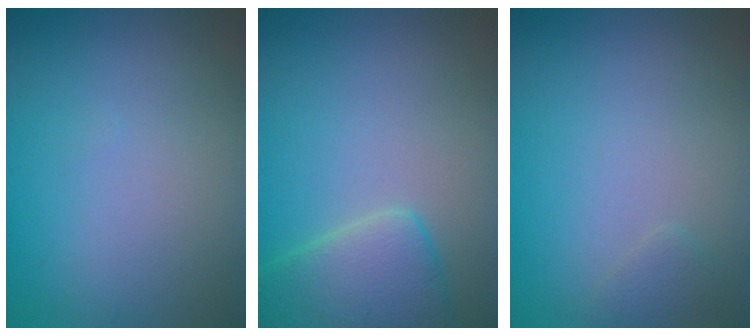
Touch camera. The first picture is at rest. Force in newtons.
{"total": 5.3, "press": 5.3, "slide": 0.4}
{"total": 0.8, "press": 0.8, "slide": 0.1}